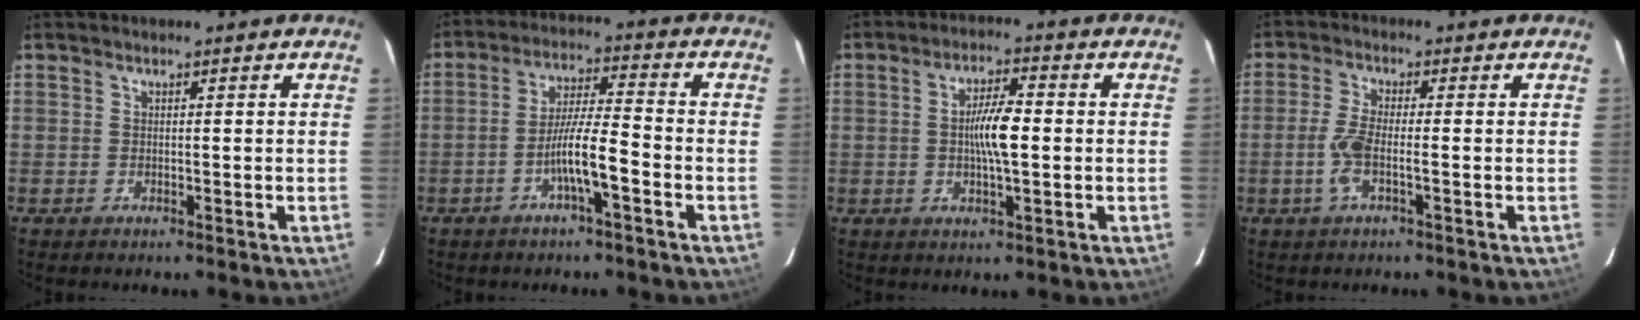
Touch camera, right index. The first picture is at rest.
{"total": 7.4, "force": [-3.0, 0.4, 6.8], "torque": [-0.129, 0.009, -0.055]}
{"total": 6.4, "force": [-0.1, 1.1, 6.3], "torque": [-0.116, 0.006, -0.004]}
{"total": 4.3, "force": [-1.2, 0.7, 4.1], "torque": [-0.095, 0.000, -0.026]}